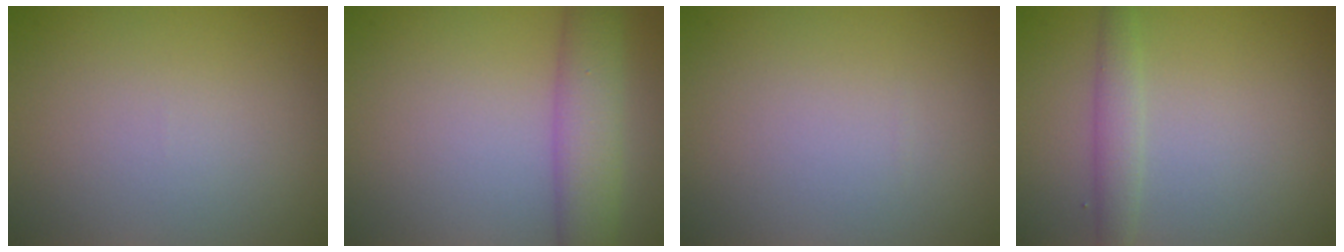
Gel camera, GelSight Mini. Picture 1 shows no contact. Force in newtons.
{"total": 5.2, "press": 5.2, "slide": 0.2}
{"total": 0.0}
{"total": 2.0, "press": 2.0, "slide": 0.2}